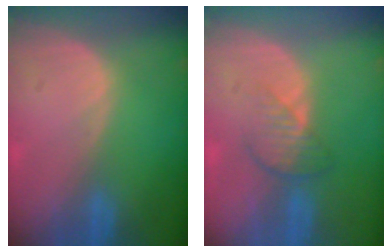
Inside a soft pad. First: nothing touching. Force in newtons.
{"total": 3.7, "press": 3.4, "slide": 1.5}